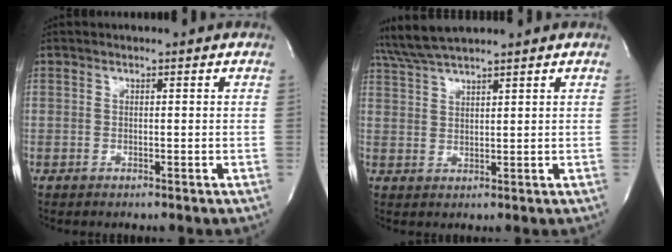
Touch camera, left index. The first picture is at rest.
{"total": 6.3, "force": [5.7, -0.4, 2.7], "torque": [-0.061, 0.024, 0.114]}